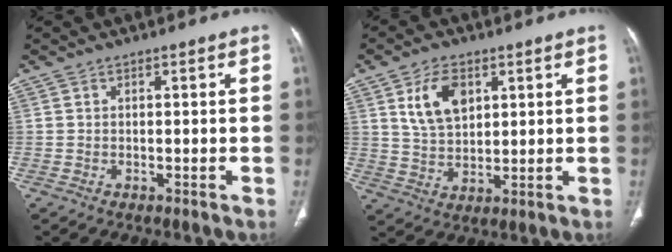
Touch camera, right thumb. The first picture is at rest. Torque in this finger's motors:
{"motor_torque": [-0.53, 0.60, 0.53, 0.52, 0.08]}